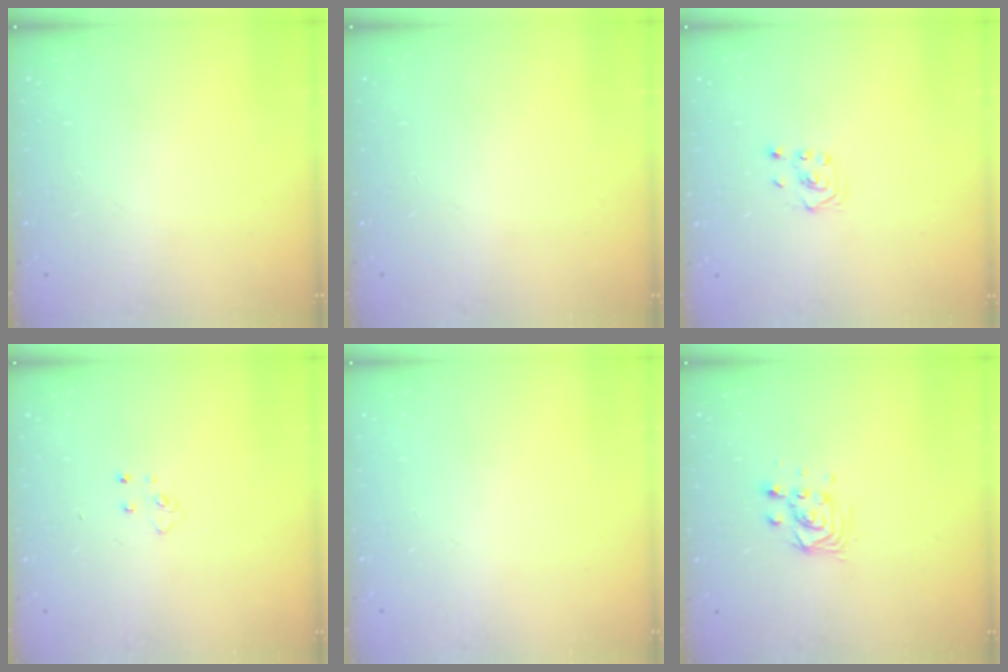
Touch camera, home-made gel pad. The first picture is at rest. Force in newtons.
{"total": 0.0}
{"total": 1.9, "press": 1.8, "slide": 0.6}
{"total": 3.3, "press": 3.3, "slide": 0.4}
{"total": 0.0}
{"total": 4.9, "press": 4.9, "slide": 0.4}